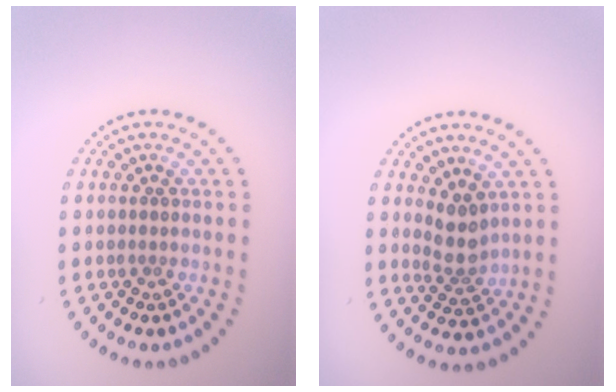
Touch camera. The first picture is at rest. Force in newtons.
{"total": 2.5, "press": 2.0, "slide": 1.5}